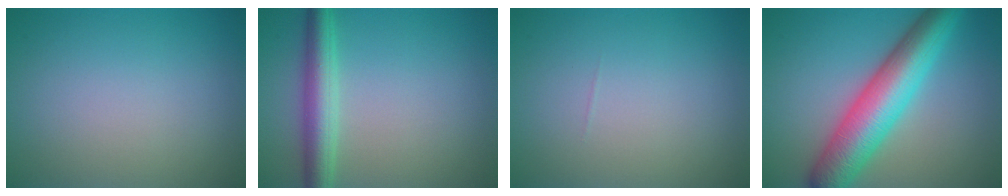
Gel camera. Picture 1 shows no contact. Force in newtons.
{"total": 4.2, "press": 4.2, "slide": 0.1}
{"total": 0.0}
{"total": 9.0, "press": 9.0, "slide": 0.2}